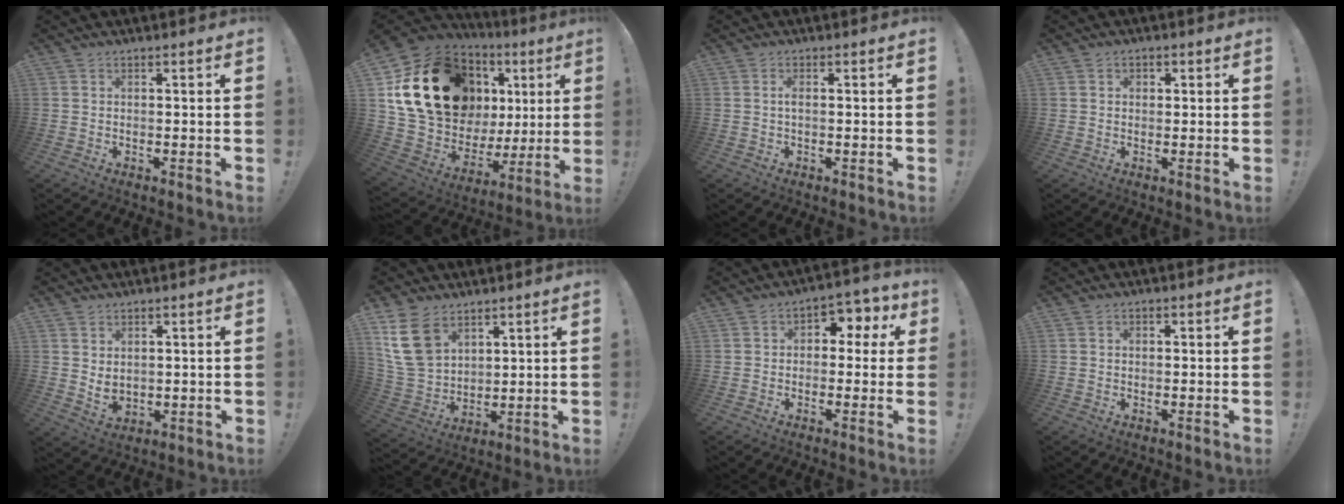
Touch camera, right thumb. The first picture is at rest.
{"total": 24.6, "force": [9.4, 16.9, 15.3], "torque": [-0.248, -0.046, 0.206]}
{"total": 1.1, "force": [-0.2, 0.3, 1.1], "torque": [-0.020, 0.002, -0.004]}
{"total": 1.3, "force": [0.2, 1.1, 0.6], "torque": [0.006, -0.003, 0.000]}
{"total": 4.4, "force": [2.4, 2.9, 2.2], "torque": [-0.025, -0.019, 0.047]}
{"total": 14.4, "force": [8.0, 9.6, 7.1], "torque": [-0.142, -0.042, 0.159]}
{"total": 4.9, "force": [0.3, 4.1, 2.6], "torque": [-0.023, 0.002, 0.003]}
{"total": 0.7, "force": [0.1, 0.5, 0.3], "torque": [0.002, -0.001, 0.001]}